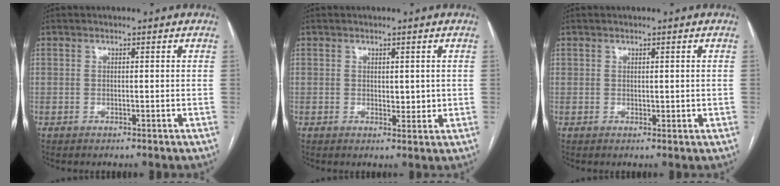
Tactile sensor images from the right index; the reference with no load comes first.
{"total": 2.0, "force": [0.5, 1.3, 1.5], "torque": [-0.013, -0.004, 0.011]}
{"total": 0.9, "force": [0.4, 0.6, 0.4], "torque": [0.001, 0.000, 0.008]}